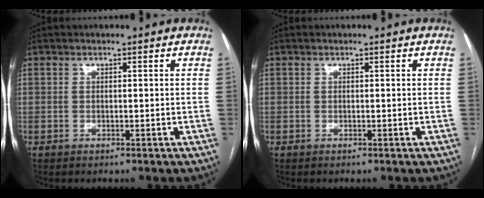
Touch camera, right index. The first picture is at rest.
{"total": 0.0}